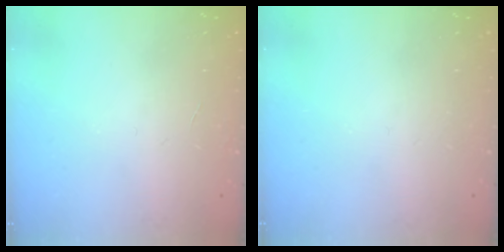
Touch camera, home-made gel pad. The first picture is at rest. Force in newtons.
{"total": 0.0}